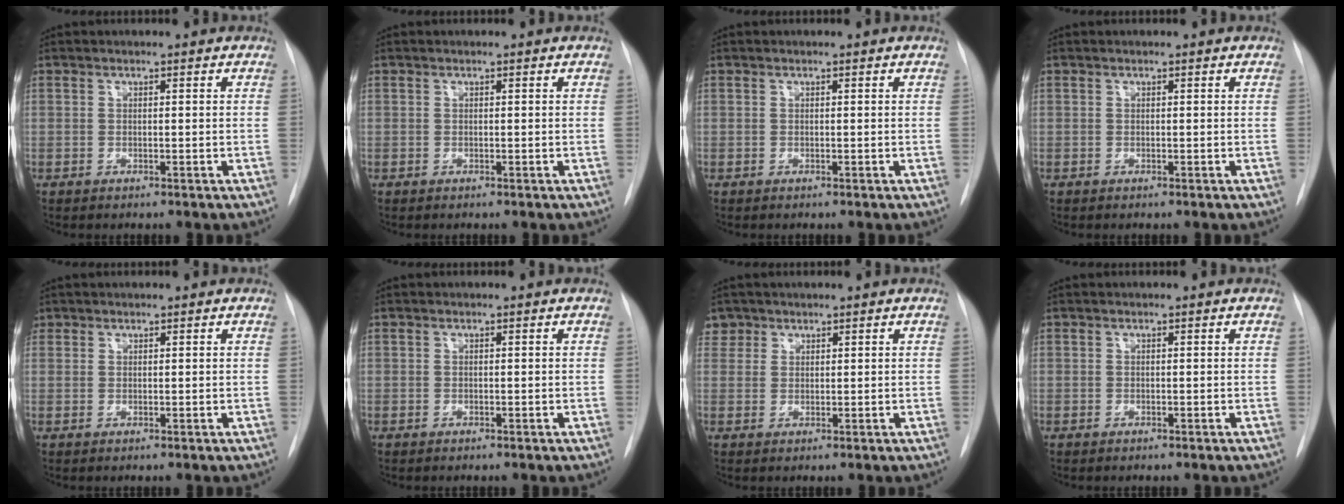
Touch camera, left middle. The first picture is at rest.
{"total": 0.0}
{"total": 0.0}
{"total": 0.0}
{"total": 1.1, "force": [0.8, 0.8, -0.2], "torque": [0.015, 0.003, 0.010]}
{"total": 0.0}
{"total": 2.8, "force": [1.8, 2.1, -0.3], "torque": [0.015, 0.005, 0.030]}
{"total": 0.0}